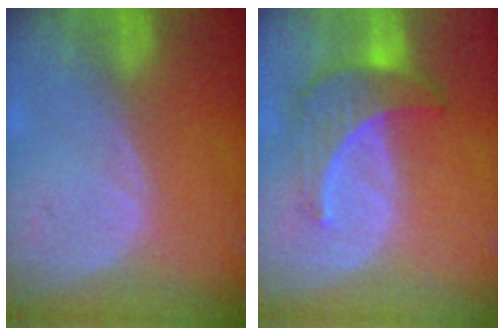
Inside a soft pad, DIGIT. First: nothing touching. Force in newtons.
{"total": 7.3, "press": 6.8, "slide": 2.7}